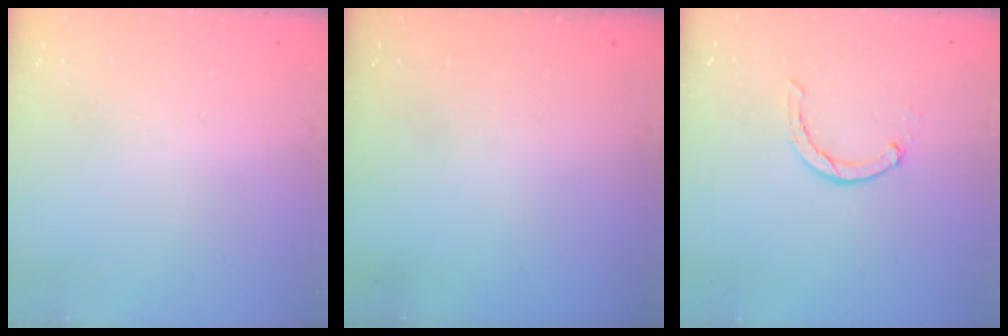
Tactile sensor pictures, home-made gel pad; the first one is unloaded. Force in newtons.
{"total": 0.0}
{"total": 1.7, "press": 1.6, "slide": 0.3}